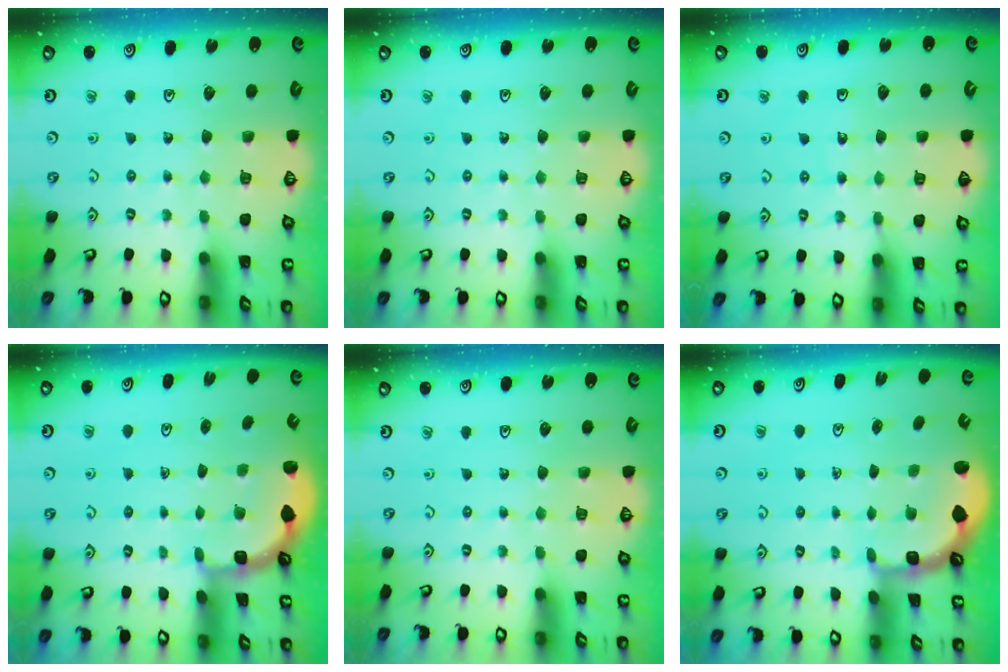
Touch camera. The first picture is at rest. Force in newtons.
{"total": 0.0}
{"total": 6.6, "press": 6.2, "slide": 2.2}
{"total": 2.5, "press": 1.9, "slide": 1.6}
{"total": 0.0}
{"total": 2.2, "press": 2.0, "slide": 1.1}